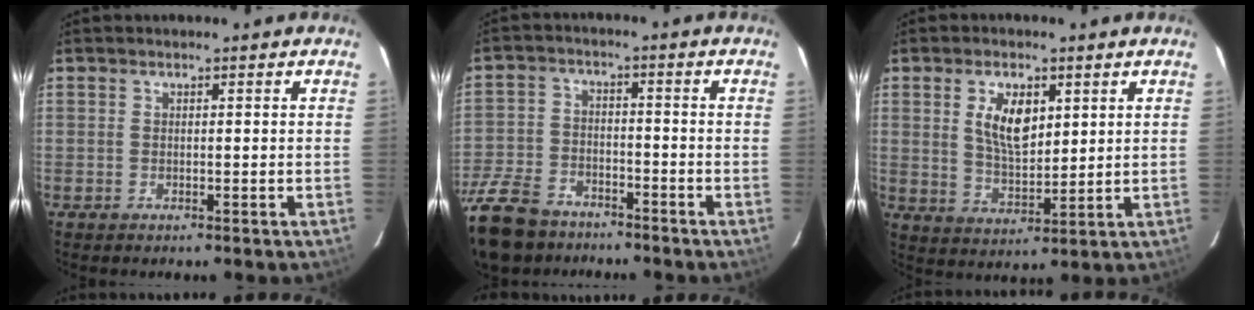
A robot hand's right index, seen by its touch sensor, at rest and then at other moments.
{"total": 17.6, "force": [-12.5, 9.9, 7.5], "torque": [-0.214, -0.010, -0.223]}
{"total": 8.4, "force": [2.9, 4.2, 6.7], "torque": [-0.122, 0.003, 0.061]}